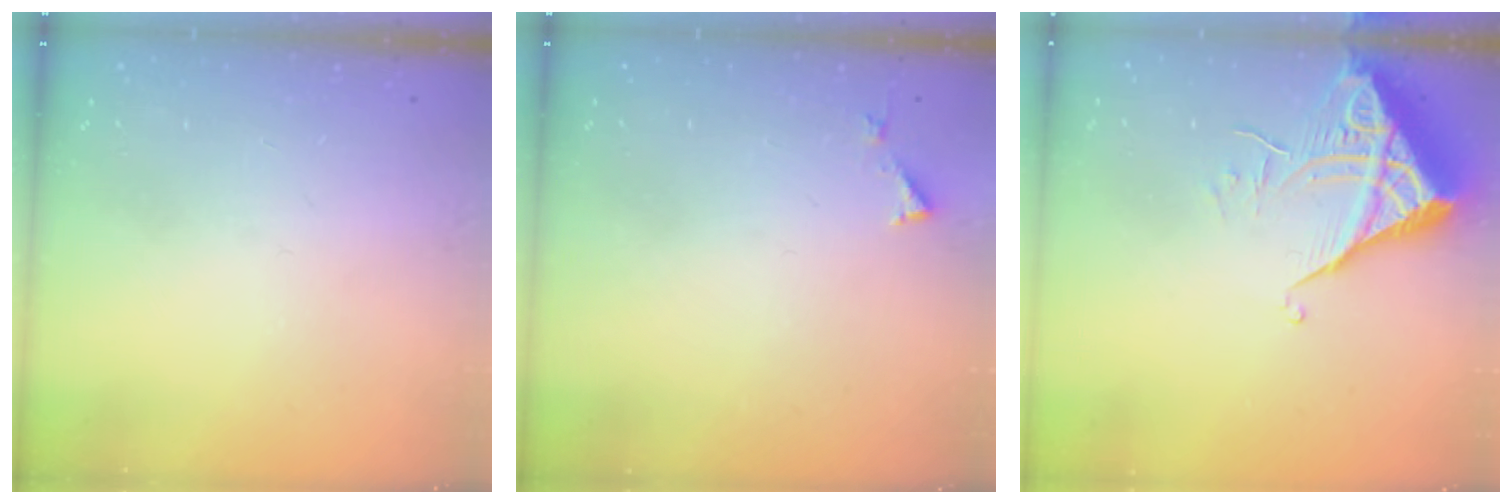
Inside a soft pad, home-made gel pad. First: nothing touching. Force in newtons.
{"total": 3.0, "press": 3.0, "slide": 0.2}
{"total": 6.6, "press": 6.6, "slide": 0.4}